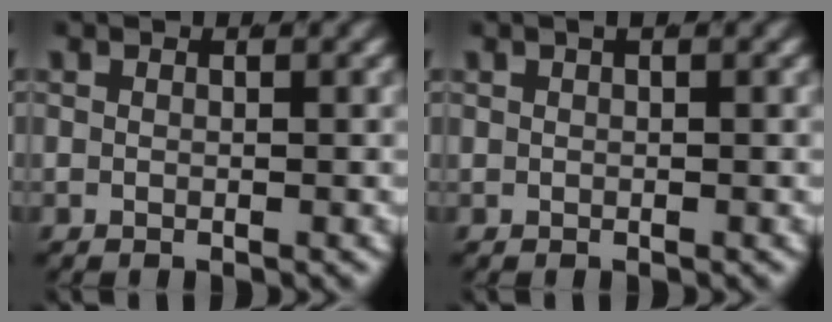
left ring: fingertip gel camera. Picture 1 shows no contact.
{"total": 0.6, "force": [0.4, 0.0, 0.5], "torque": [-0.004, 0.007, 0.007]}